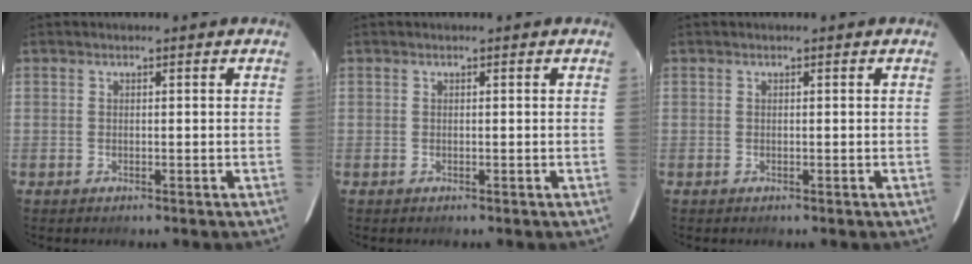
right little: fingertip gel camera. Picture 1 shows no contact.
{"total": 0.0}
{"total": 0.0}